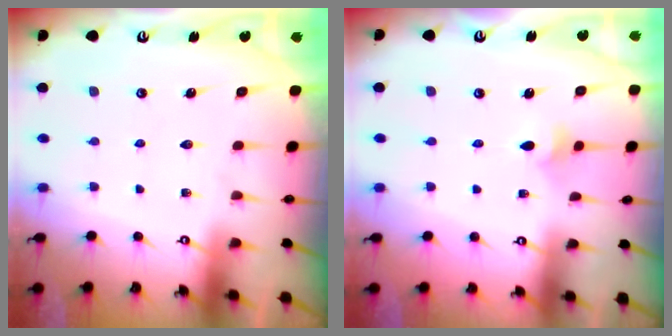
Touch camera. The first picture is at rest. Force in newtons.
{"total": 2.8, "press": 2.8, "slide": 0.6}